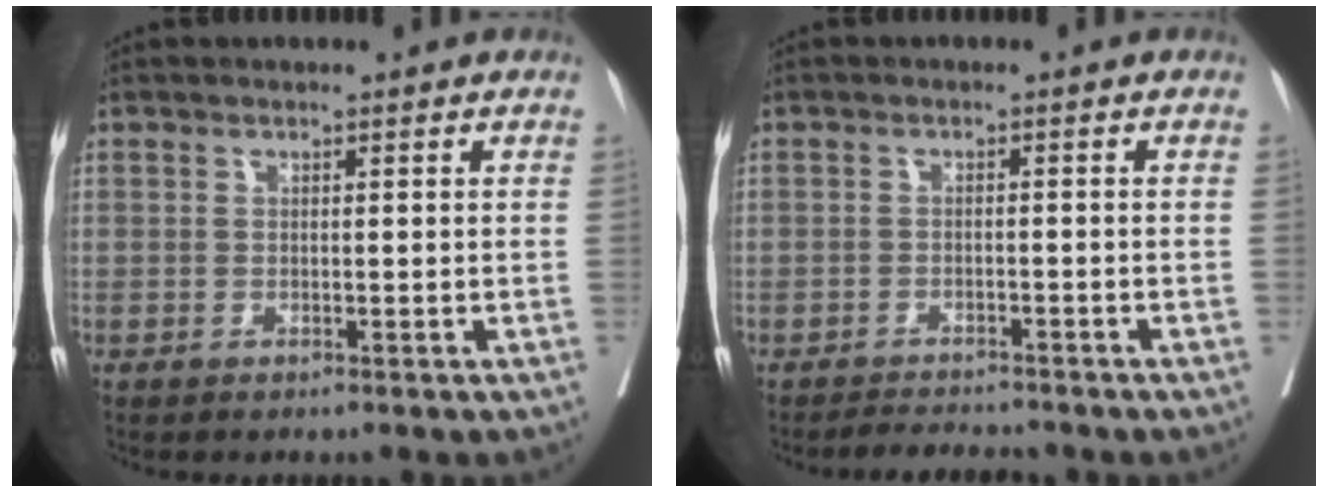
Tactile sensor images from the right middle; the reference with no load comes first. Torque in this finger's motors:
{"motor_torque": [0.45, -0.45, -0.04, -0.01]}